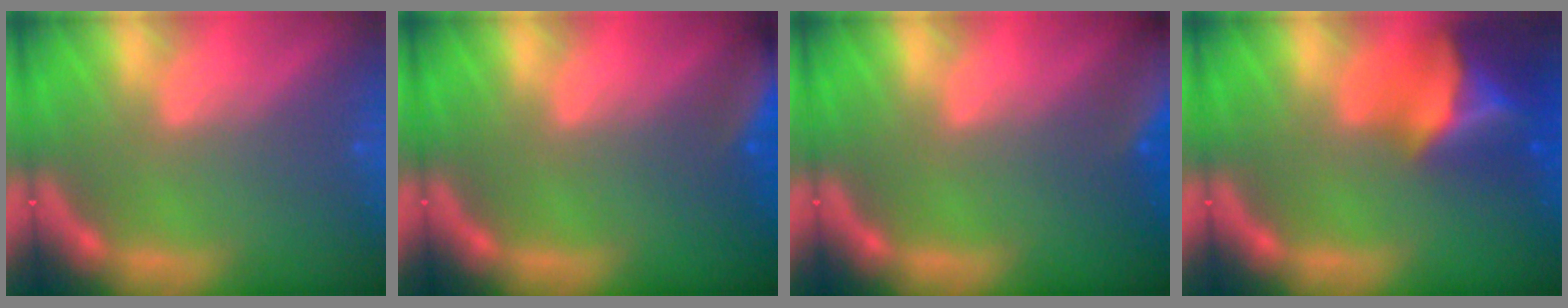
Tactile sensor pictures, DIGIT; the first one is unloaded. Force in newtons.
{"total": 6.0}
{"total": 8.5}
{"total": 9.4}